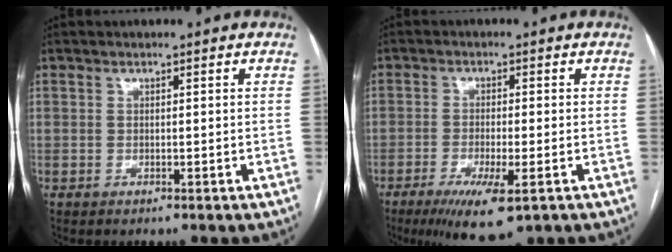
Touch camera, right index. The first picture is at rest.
{"total": 8.4, "force": [-4.5, 1.4, 6.9], "torque": [-0.122, -0.022, -0.070]}